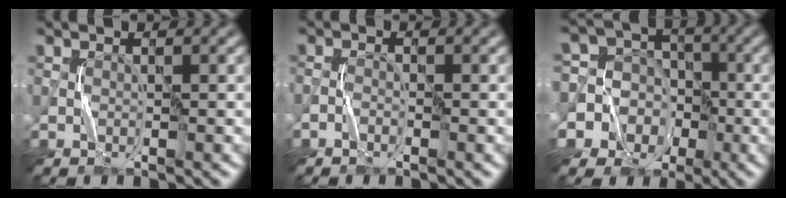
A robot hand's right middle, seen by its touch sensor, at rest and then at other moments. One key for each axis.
{"total": 0.9, "fx": -0.7, "fy": 0.4, "fz": 0.4, "tx": -0.007, "ty": 0.003, "tz": -0.016}
{"total": 11.5, "fx": -2.9, "fy": 10.8, "fz": 2.5, "tx": -0.090, "ty": 0.020, "tz": -0.072}